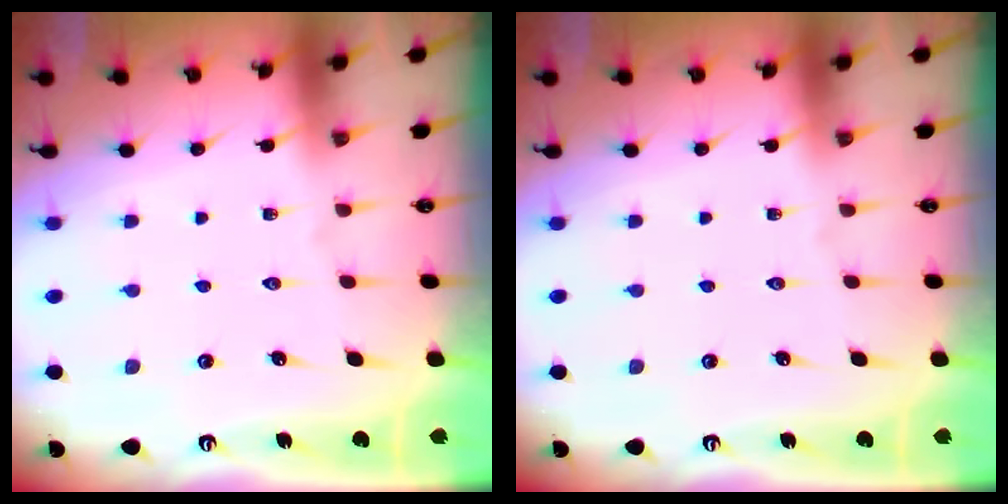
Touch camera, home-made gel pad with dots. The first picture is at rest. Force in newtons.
{"total": 0.0}